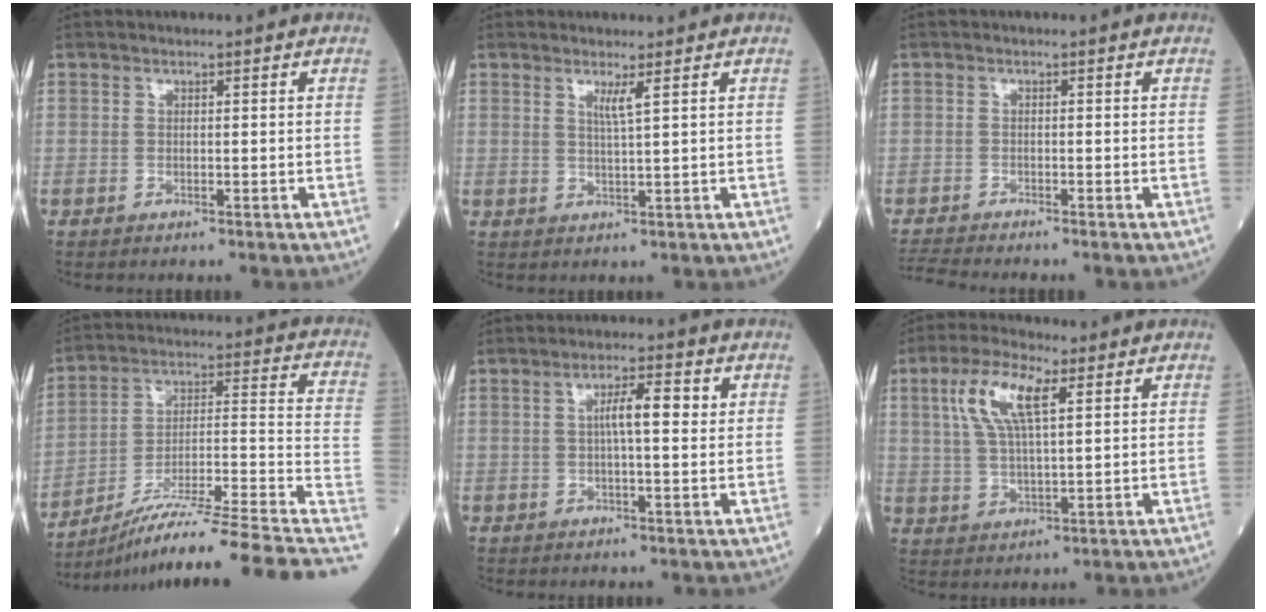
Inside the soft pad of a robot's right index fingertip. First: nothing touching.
{"total": 2.0, "force": [1.1, -0.6, 1.6], "torque": [-0.033, -0.010, 0.022]}
{"total": 2.7, "force": [-2.5, -1.0, -0.1], "torque": [-0.010, -0.020, -0.052]}
{"total": 23.5, "force": [-17.7, -0.1, 15.5], "torque": [-0.179, 0.014, -0.284]}
{"total": 5.1, "force": [1.1, 0.8, 4.9], "torque": [-0.085, 0.014, 0.017]}
{"total": 9.0, "force": [3.6, 2.3, 8.0], "torque": [-0.169, 0.014, 0.071]}